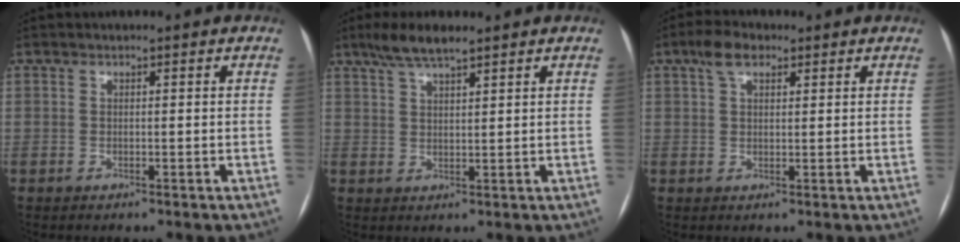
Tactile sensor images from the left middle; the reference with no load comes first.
{"total": 5.6, "force": [4.2, 0.7, 3.5], "torque": [-0.074, 0.013, 0.080]}
{"total": 4.2, "force": [2.5, 2.0, 2.8], "torque": [-0.059, 0.016, 0.046]}